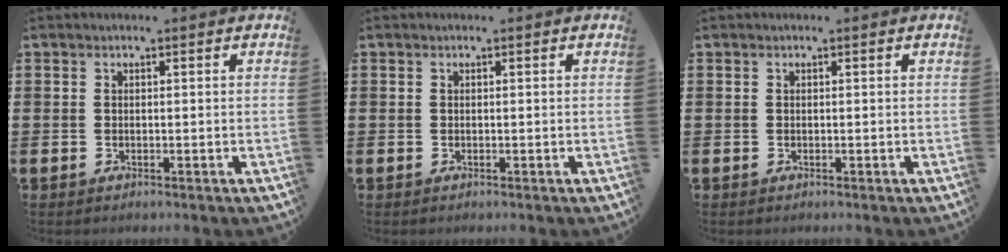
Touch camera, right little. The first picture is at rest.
{"total": 0.0}
{"total": 0.0}